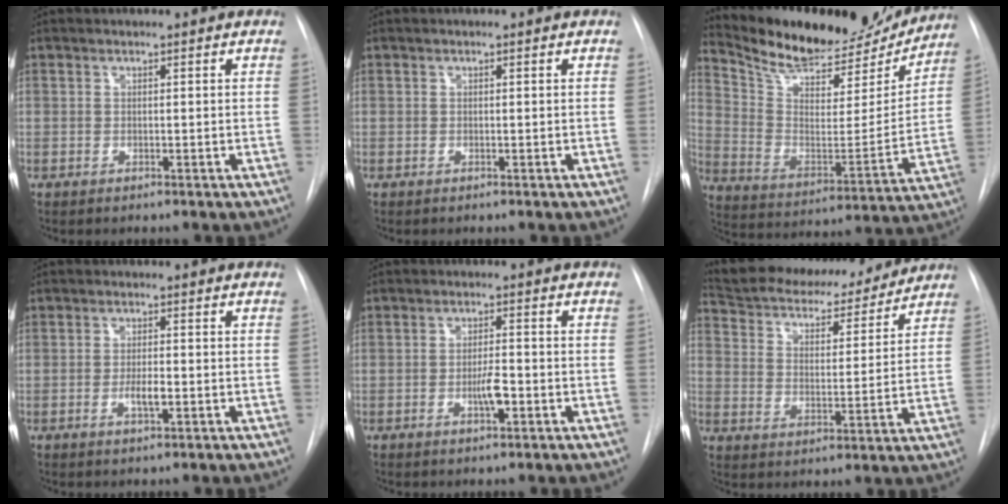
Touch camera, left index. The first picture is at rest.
{"total": 0.0}
{"total": 22.6, "force": [20.8, 5.8, 6.8], "torque": [-0.117, -0.025, 0.316]}
{"total": 2.5, "force": [-0.8, 0.6, 2.3], "torque": [-0.044, 0.001, -0.012]}
{"total": 3.3, "force": [-1.2, 0.7, 3.0], "torque": [-0.053, 0.002, -0.019]}
{"total": 19.6, "force": [17.6, 5.4, 6.8], "torque": [-0.121, 0.013, 0.262]}